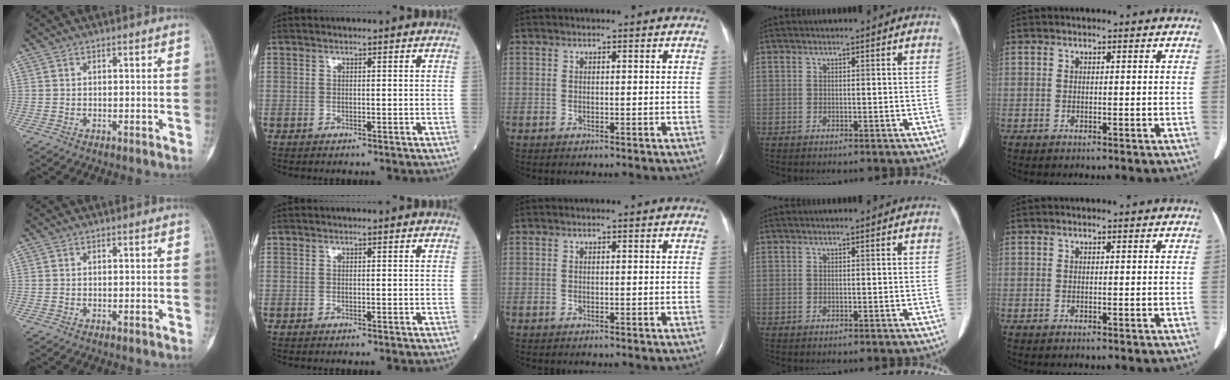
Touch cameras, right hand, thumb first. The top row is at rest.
{}